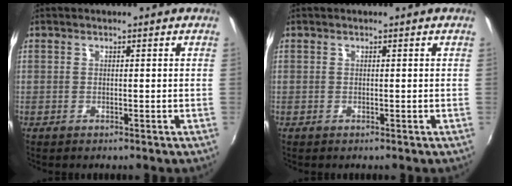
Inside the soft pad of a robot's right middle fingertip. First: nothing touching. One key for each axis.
{"total": 0.0}